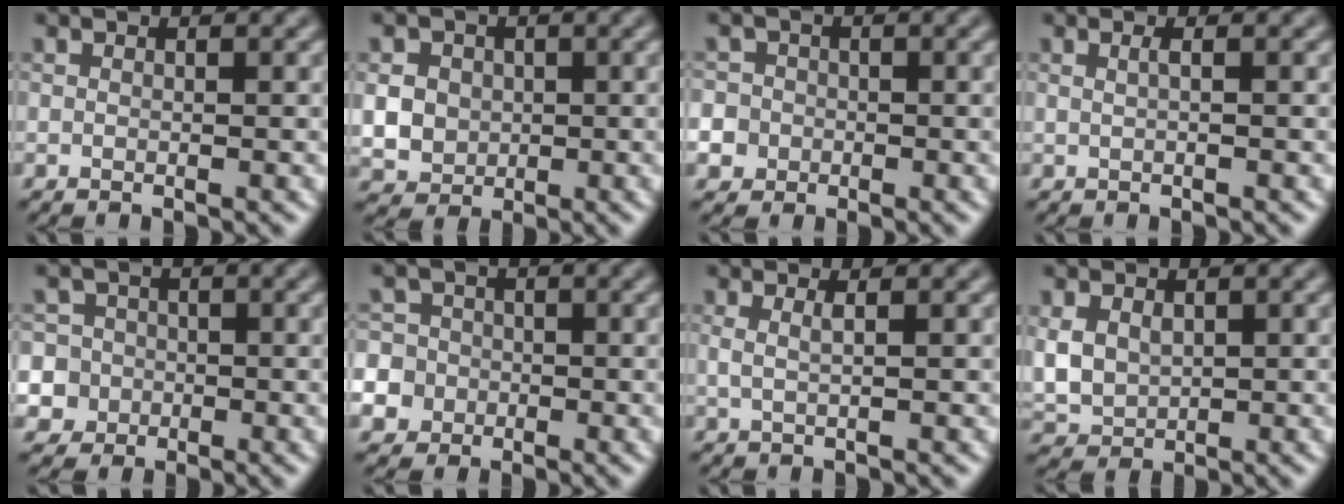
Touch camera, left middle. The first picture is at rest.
{"total": 4.2, "force": [0.2, 3.8, 1.7], "torque": [-0.039, 0.002, -0.004]}
{"total": 7.4, "force": [-2.4, 6.8, 1.9], "torque": [-0.046, -0.005, -0.079]}
{"total": 1.0, "force": [0.2, 0.3, 0.9], "torque": [-0.013, 0.004, 0.000]}
{"total": 7.3, "force": [-1.2, 7.0, 1.8], "torque": [-0.036, 0.016, -0.048]}
{"total": 11.0, "force": [-3.8, 10.0, 2.7], "torque": [-0.073, -0.005, -0.099]}
{"total": 1.4, "force": [0.5, 0.5, 1.2], "torque": [-0.019, -0.001, 0.003]}
{"total": 3.5, "force": [0.6, 2.7, 2.1], "torque": [-0.052, -0.003, 0.017]}